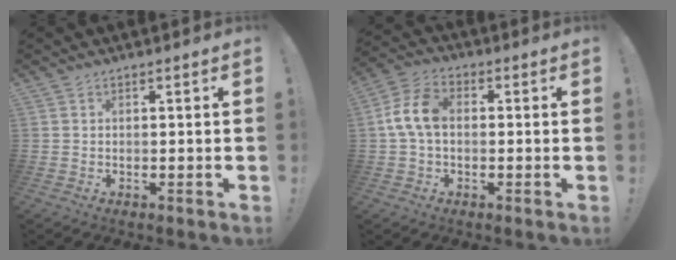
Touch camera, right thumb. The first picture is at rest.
{"total": 9.7, "force": [0.1, 6.3, 7.4], "torque": [-0.140, 0.012, 0.008]}